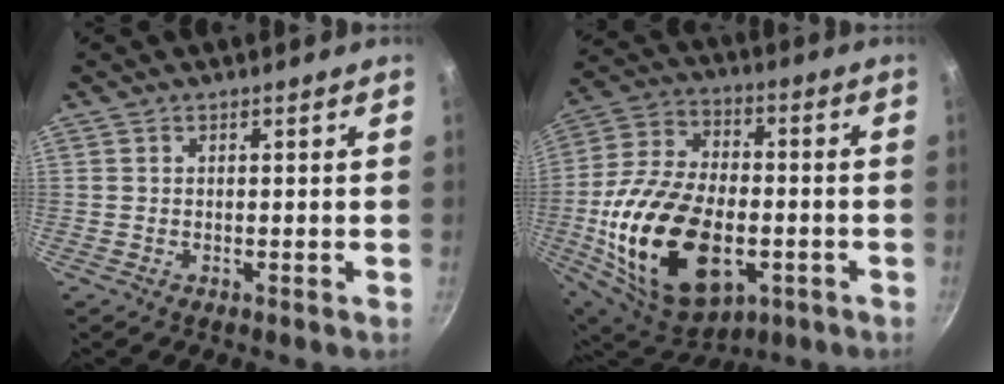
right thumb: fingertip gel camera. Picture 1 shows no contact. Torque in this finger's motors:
{"motor_torque": [-0.25, 1.77, 2.07, -0.71, 0.62]}